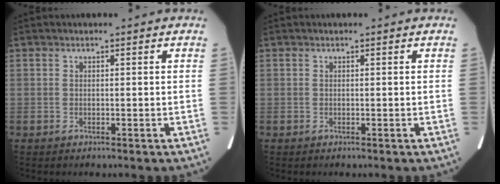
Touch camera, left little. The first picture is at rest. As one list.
[{"total": 0.0}]